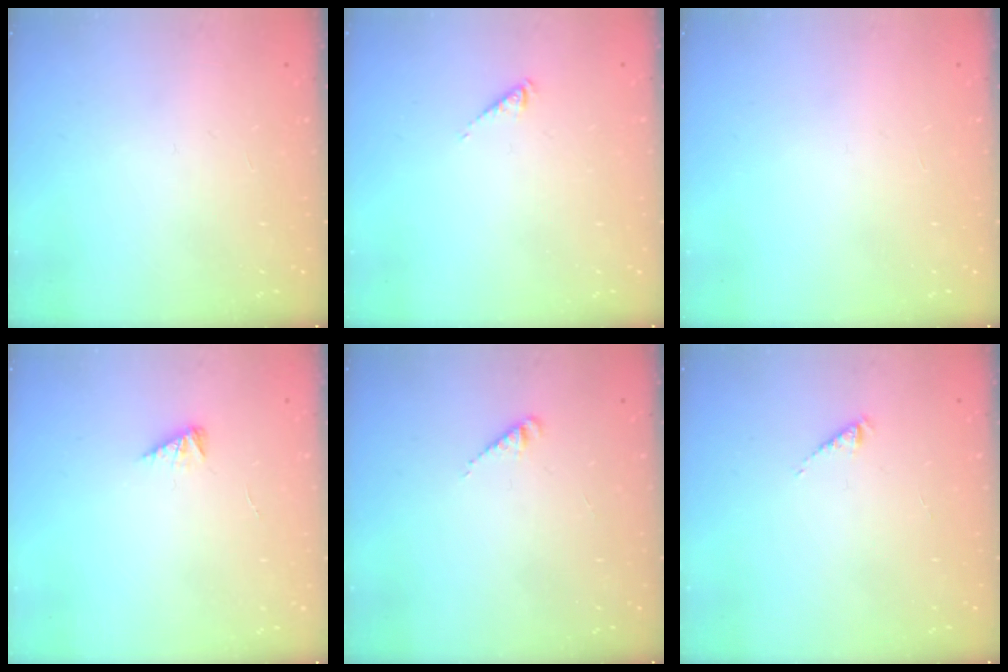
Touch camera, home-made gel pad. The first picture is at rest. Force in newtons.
{"total": 0.7, "press": 0.7, "slide": 0.0}
{"total": 0.0}
{"total": 2.3, "press": 2.3, "slide": 0.4}
{"total": 2.3, "press": 2.3, "slide": 0.4}
{"total": 1.1, "press": 1.1, "slide": 0.3}